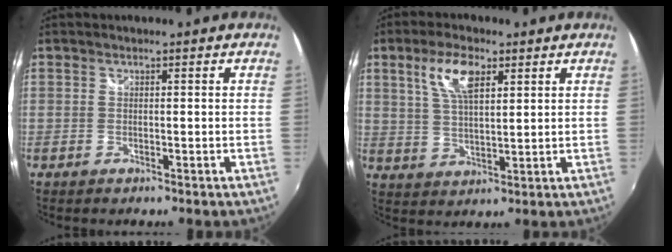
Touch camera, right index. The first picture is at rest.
{"total": 7.8, "force": [3.7, 3.1, 6.1], "torque": [-0.119, 0.010, 0.072]}